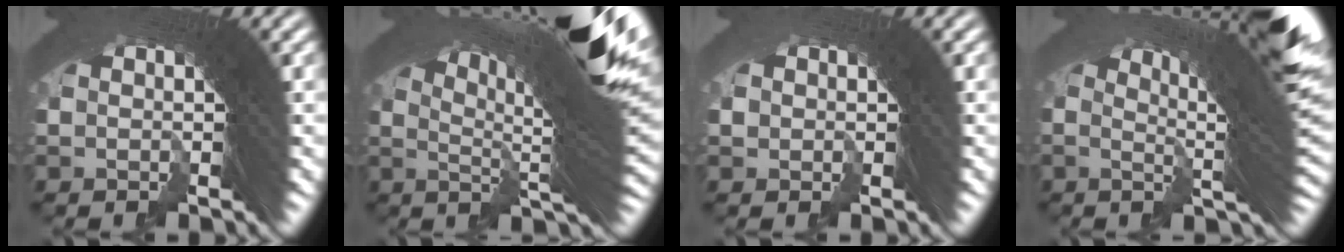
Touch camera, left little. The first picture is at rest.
{"total": 19.2, "force": [8.5, 5.4, 16.3], "torque": [-0.203, 0.041, 0.115]}
{"total": 0.6, "force": [-0.3, 0.5, 0.0], "torque": [0.009, 0.001, -0.003]}
{"total": 15.0, "force": [6.1, 4.1, 13.1], "torque": [-0.140, 0.040, 0.073]}